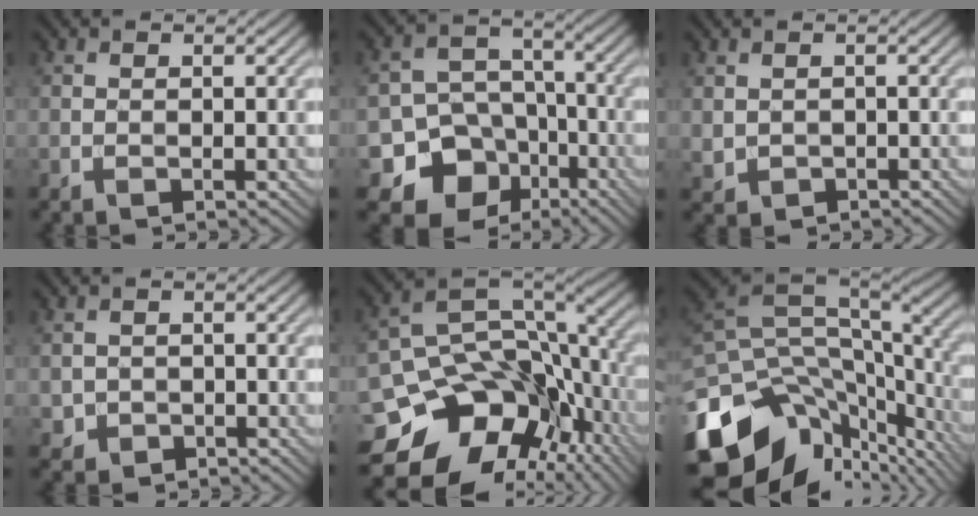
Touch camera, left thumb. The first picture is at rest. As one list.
[{"total": 12.0, "force": [-6.2, 9.9, 2.9], "torque": [-0.072, -0.022, -0.126]}, {"total": 1.0, "force": [0.3, 1.0, 0.2], "torque": [-0.014, -0.003, 0.013]}, {"total": 1.6, "force": [-0.8, 1.4, -0.2], "torque": [0.002, -0.007, -0.015]}, {"total": 16.1, "force": [-5.3, 11.6, 9.8], "torque": [-0.220, -0.026, -0.073]}, {"total": 16.3, "force": [-8.0, 9.5, 10.7], "torque": [-0.257, -0.025, -0.114]}]